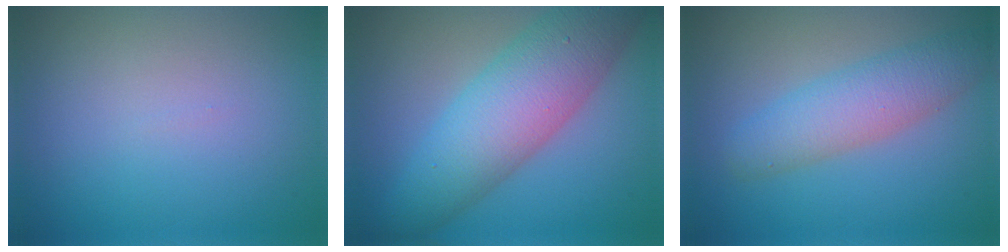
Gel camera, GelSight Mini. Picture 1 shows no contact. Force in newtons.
{"total": 8.2, "press": 8.2, "slide": 0.2}
{"total": 4.4, "press": 4.4, "slide": 0.0}